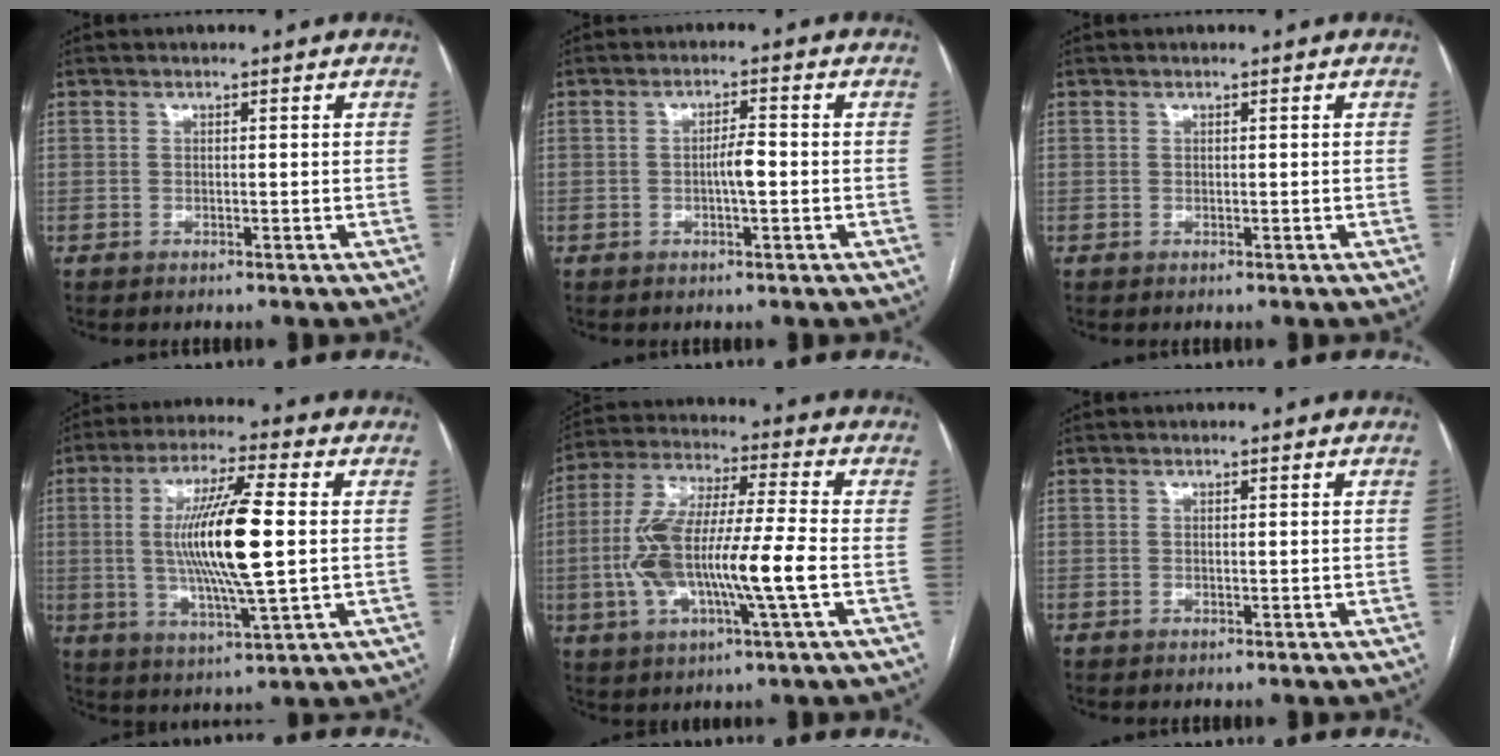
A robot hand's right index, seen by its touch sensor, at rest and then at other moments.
{"total": 3.0, "force": [-0.6, 0.5, 2.9], "torque": [-0.049, 0.003, -0.010]}
{"total": 0.0}
{"total": 14.5, "force": [0.7, 1.2, 14.5], "torque": [-0.272, -0.004, 0.011]}
{"total": 15.5, "force": [-2.8, 1.8, 15.1], "torque": [-0.311, 0.009, -0.051]}
{"total": 0.0}